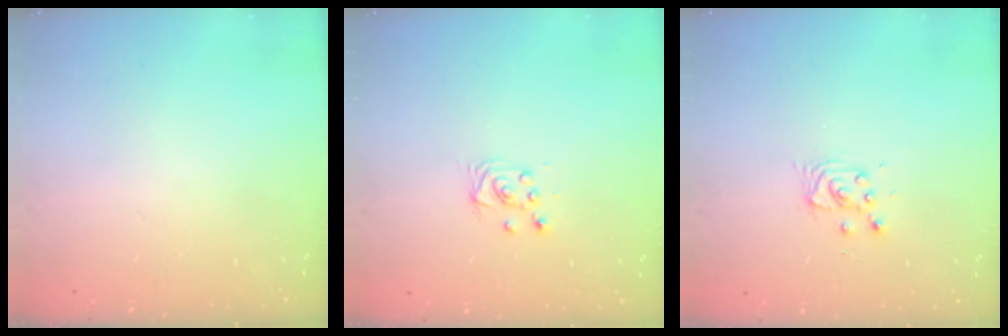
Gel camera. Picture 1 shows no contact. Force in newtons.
{"total": 4.6, "press": 4.6, "slide": 0.5}
{"total": 4.0, "press": 4.0, "slide": 0.4}